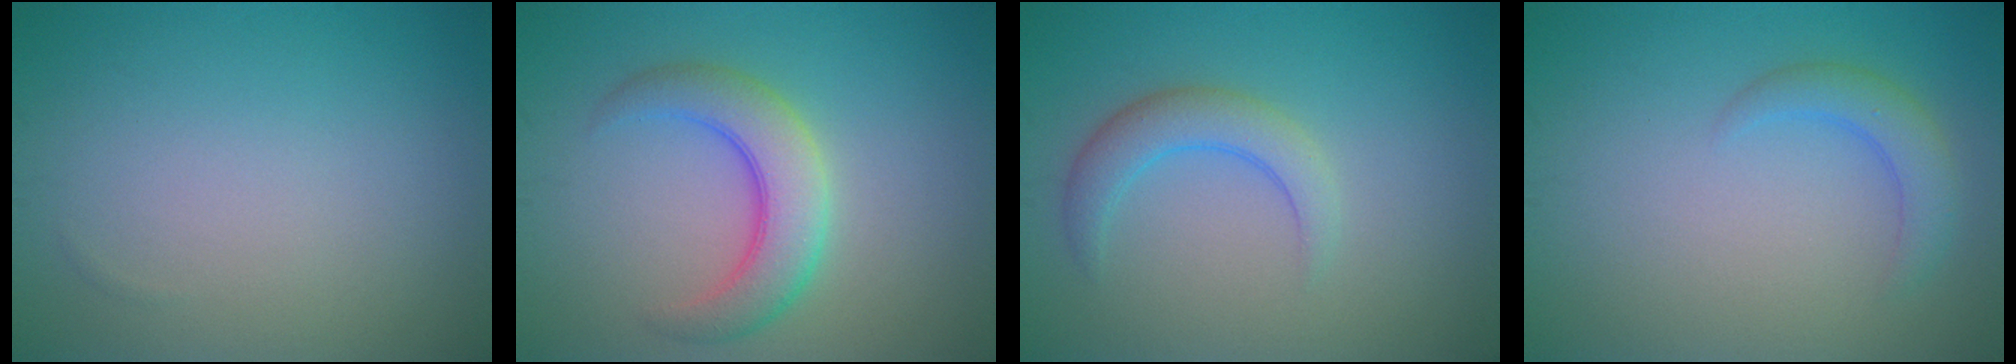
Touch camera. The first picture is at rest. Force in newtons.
{"total": 5.0, "press": 5.0, "slide": 0.1}
{"total": 3.0, "press": 2.9, "slide": 0.2}
{"total": 2.4, "press": 2.4, "slide": 0.1}